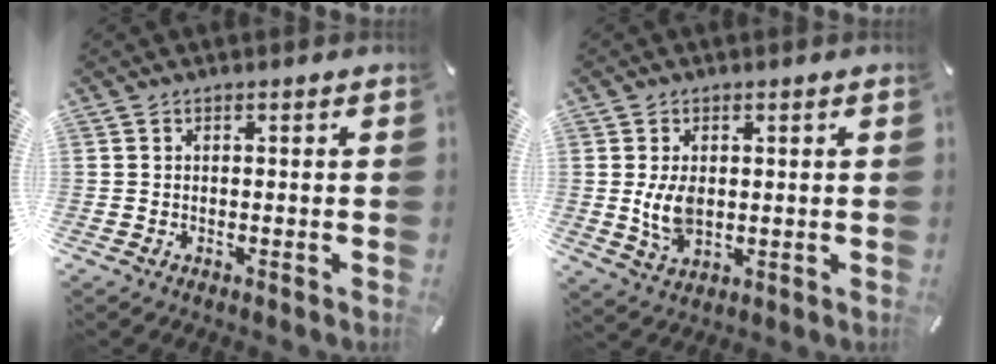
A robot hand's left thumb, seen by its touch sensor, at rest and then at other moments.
{"total": 6.4, "force": [0.5, 4.2, 4.9], "torque": [-0.103, -0.008, 0.002]}